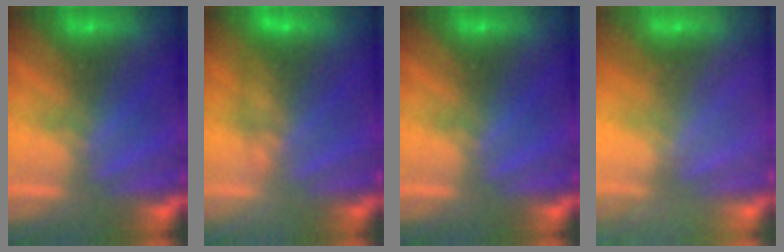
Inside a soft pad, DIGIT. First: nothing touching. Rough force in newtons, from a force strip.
{"total": 4.7}
{"total": 0.0}
{"total": 2.4}